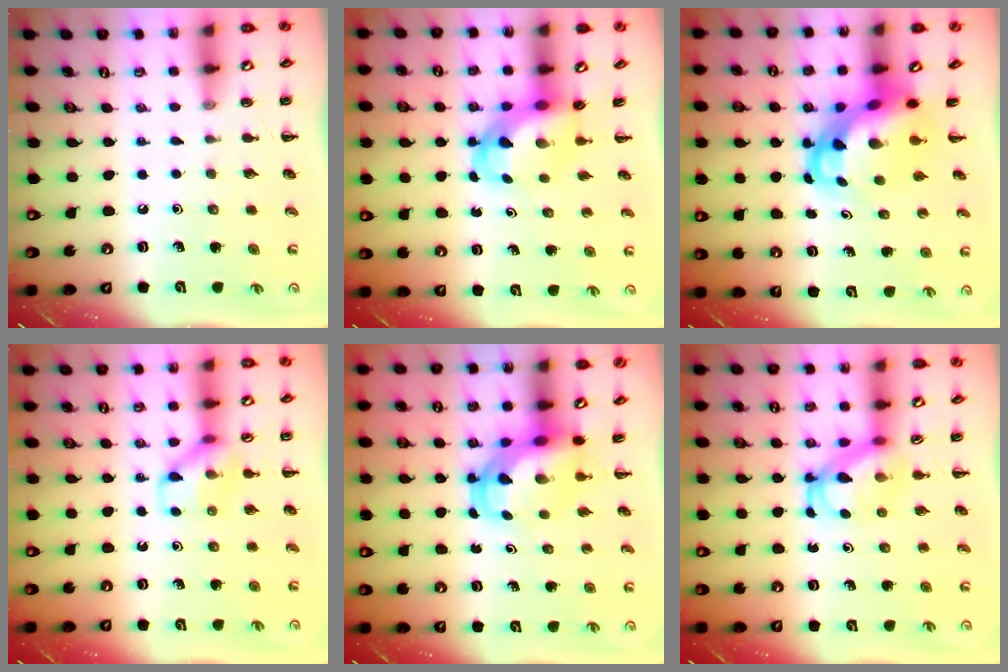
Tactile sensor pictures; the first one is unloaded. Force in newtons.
{"total": 5.4, "press": 5.4, "slide": 0.8}
{"total": 6.1, "press": 5.9, "slide": 1.4}
{"total": 9.6, "press": 9.6, "slide": 0.3}
{"total": 5.4, "press": 5.2, "slide": 1.5}
{"total": 5.4, "press": 5.3, "slide": 1.0}